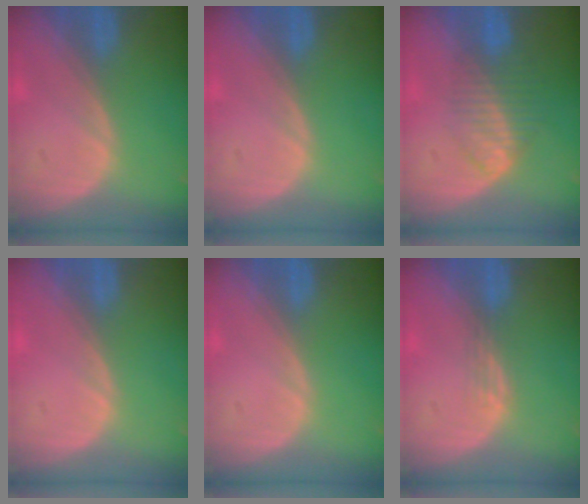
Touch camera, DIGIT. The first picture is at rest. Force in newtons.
{"total": 0.0}
{"total": 6.6, "press": 5.6, "slide": 3.5}
{"total": 0.7, "press": 0.1, "slide": 0.7}
{"total": 0.0}
{"total": 1.8, "press": 1.3, "slide": 1.2}